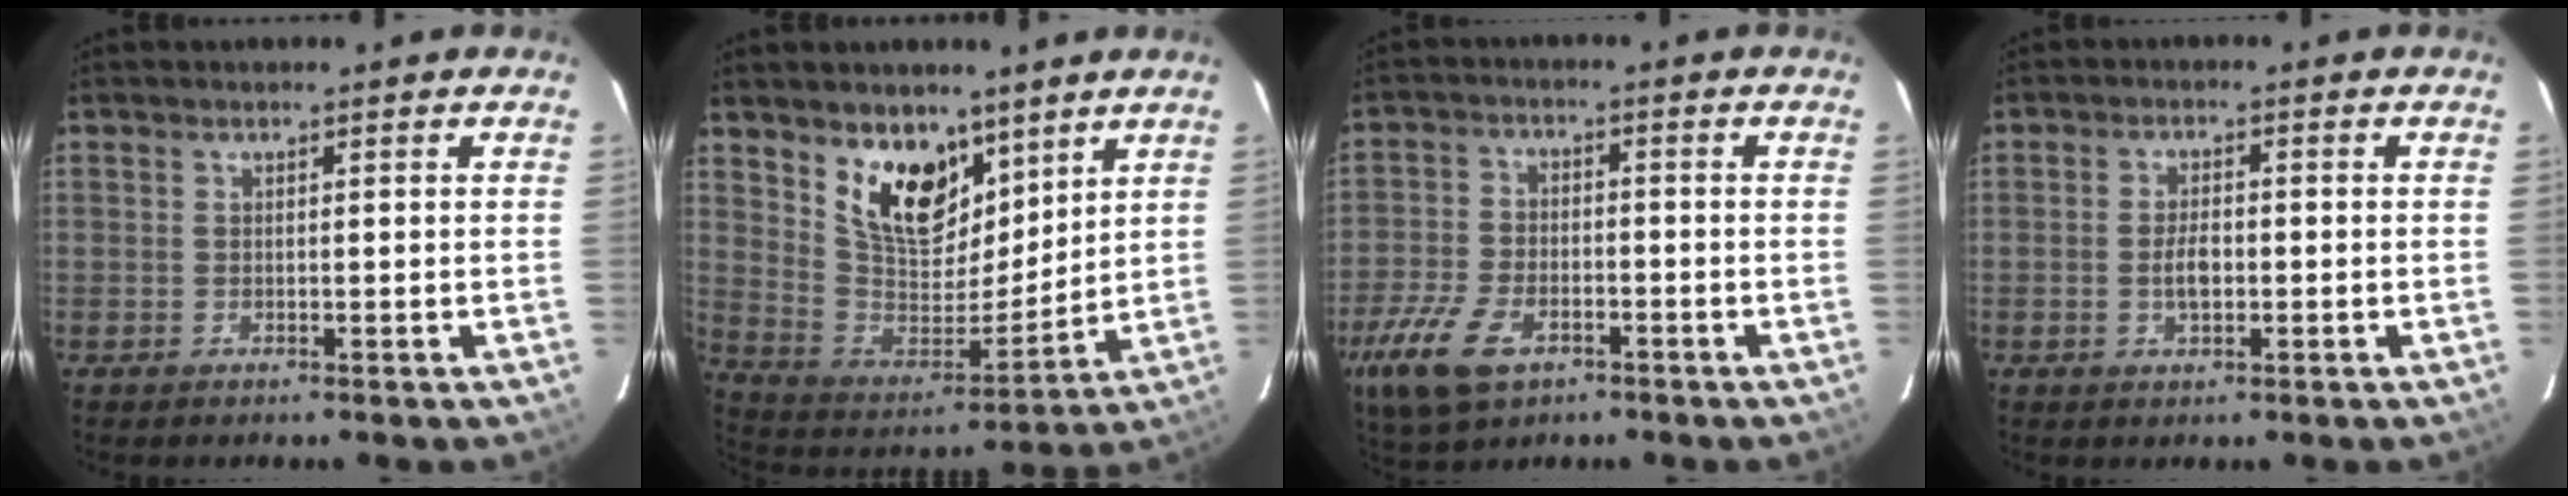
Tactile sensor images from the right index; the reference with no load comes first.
{"total": 15.3, "force": [9.5, 8.3, 8.7], "torque": [-0.166, -0.009, 0.183]}
{"total": 13.9, "force": [-7.6, 7.9, 8.6], "torque": [-0.217, -0.022, -0.141]}
{"total": 3.8, "force": [-0.7, 1.9, 3.2], "torque": [-0.061, 0.002, -0.010]}